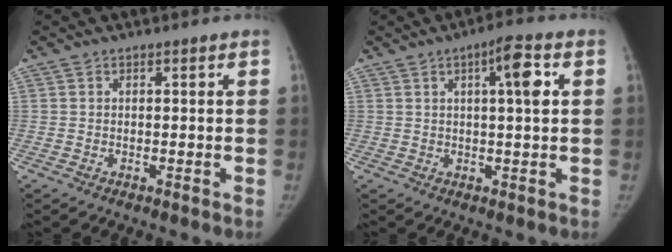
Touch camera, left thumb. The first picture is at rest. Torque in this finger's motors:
{"motor_torque": [0.25, 0.18, 0.77, -0.39, 0.16]}